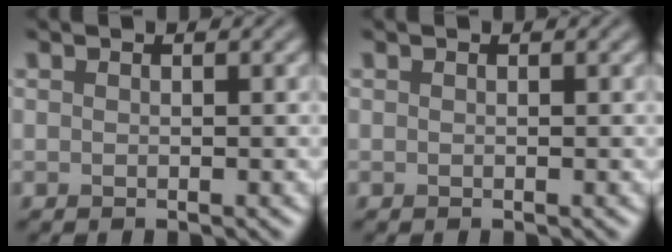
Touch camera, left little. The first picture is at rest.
{"total": 0.0}